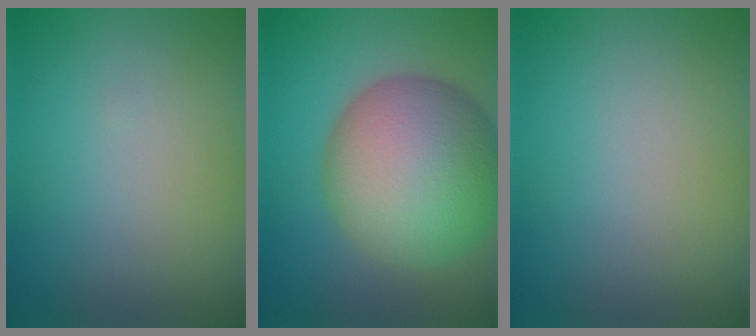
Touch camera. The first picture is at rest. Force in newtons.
{"total": 13.3, "press": 13.3, "slide": 0.4}
{"total": 0.0}